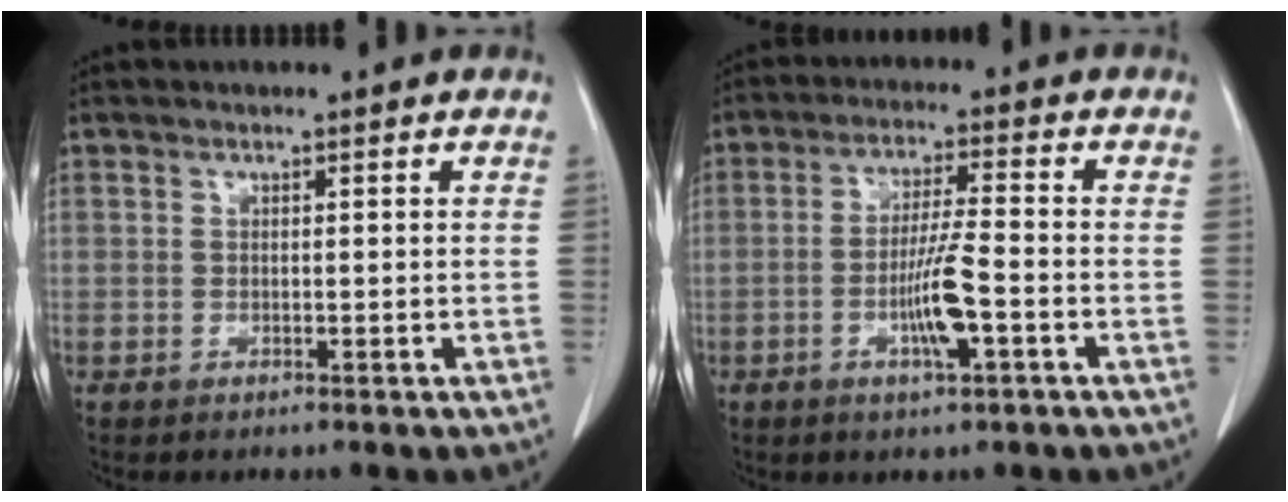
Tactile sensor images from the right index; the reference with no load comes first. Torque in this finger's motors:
{"motor_torque": [0.21, 0.10, 0.17, 0.09]}